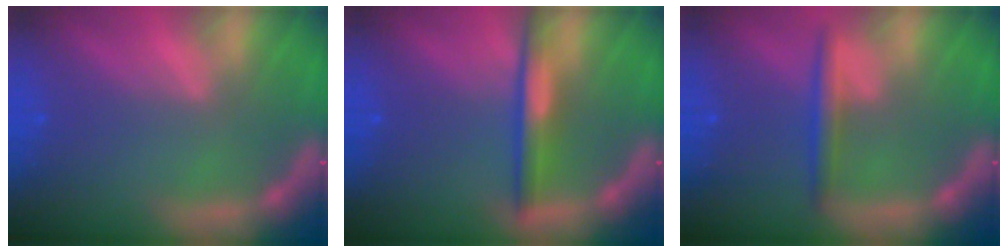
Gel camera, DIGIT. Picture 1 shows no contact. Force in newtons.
{"total": 3.5}
{"total": 2.4}